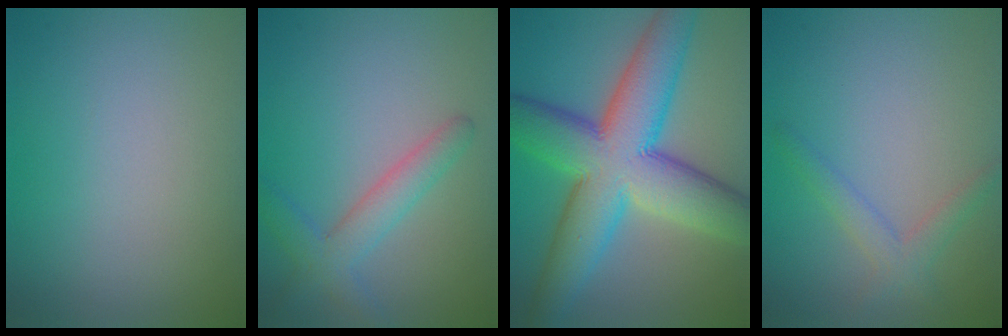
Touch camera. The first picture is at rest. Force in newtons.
{"total": 2.2, "press": 2.2, "slide": 0.2}
{"total": 12.9, "press": 12.9, "slide": 0.2}
{"total": 2.1, "press": 2.1, "slide": 0.1}